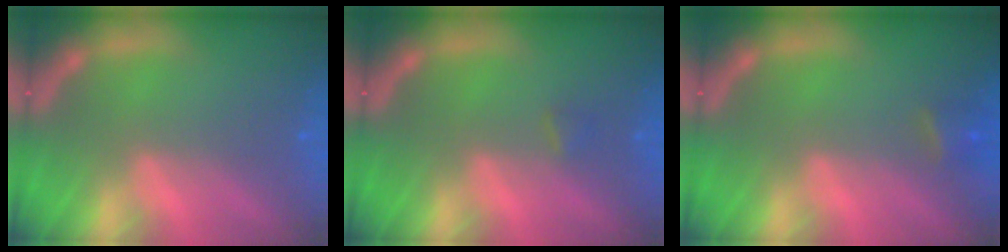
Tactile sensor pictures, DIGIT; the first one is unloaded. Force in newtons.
{"total": 0.9}
{"total": 1.9}